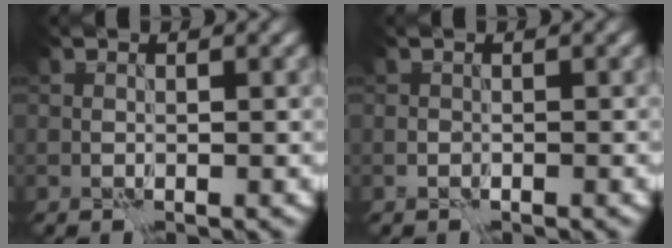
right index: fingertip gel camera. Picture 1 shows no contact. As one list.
[{"total": 0.6, "force": [-0.5, 0.2, 0.1], "torque": [-0.004, 0.002, -0.011]}]